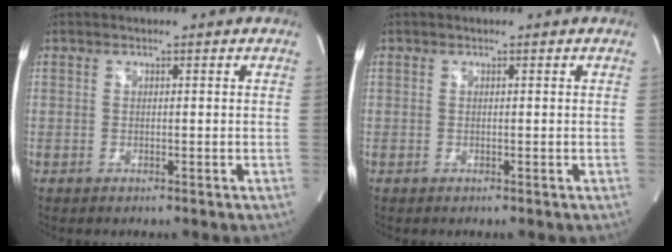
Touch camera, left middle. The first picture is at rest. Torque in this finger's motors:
{"motor_torque": [0.06, -0.04, 0.02, 0.00]}